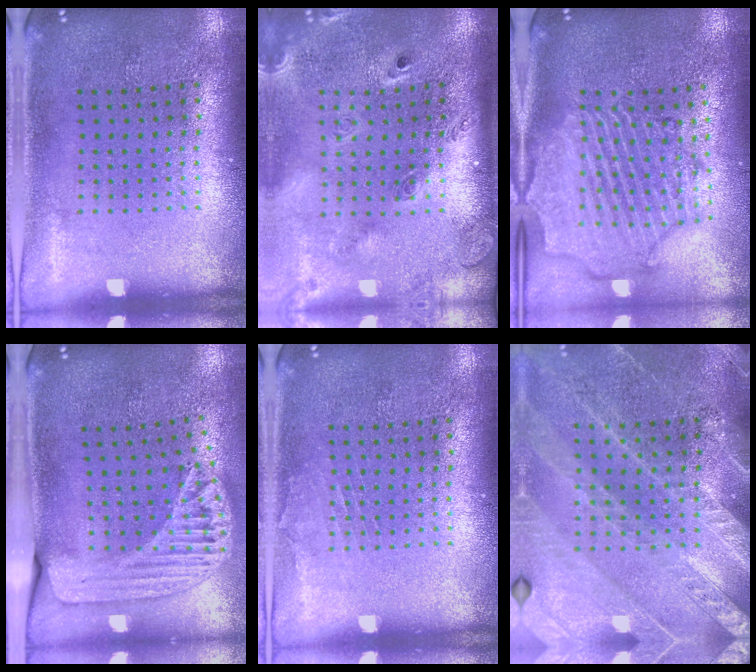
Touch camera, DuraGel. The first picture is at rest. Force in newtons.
{"total": 2.6, "press": 1.9, "slide": 1.8}
{"total": 2.8, "press": 2.5, "slide": 1.3}
{"total": 1.8, "press": 1.6, "slide": 0.9}
{"total": 0.7, "press": 0.7, "slide": 0.1}
{"total": 3.0, "press": 2.8, "slide": 1.3}